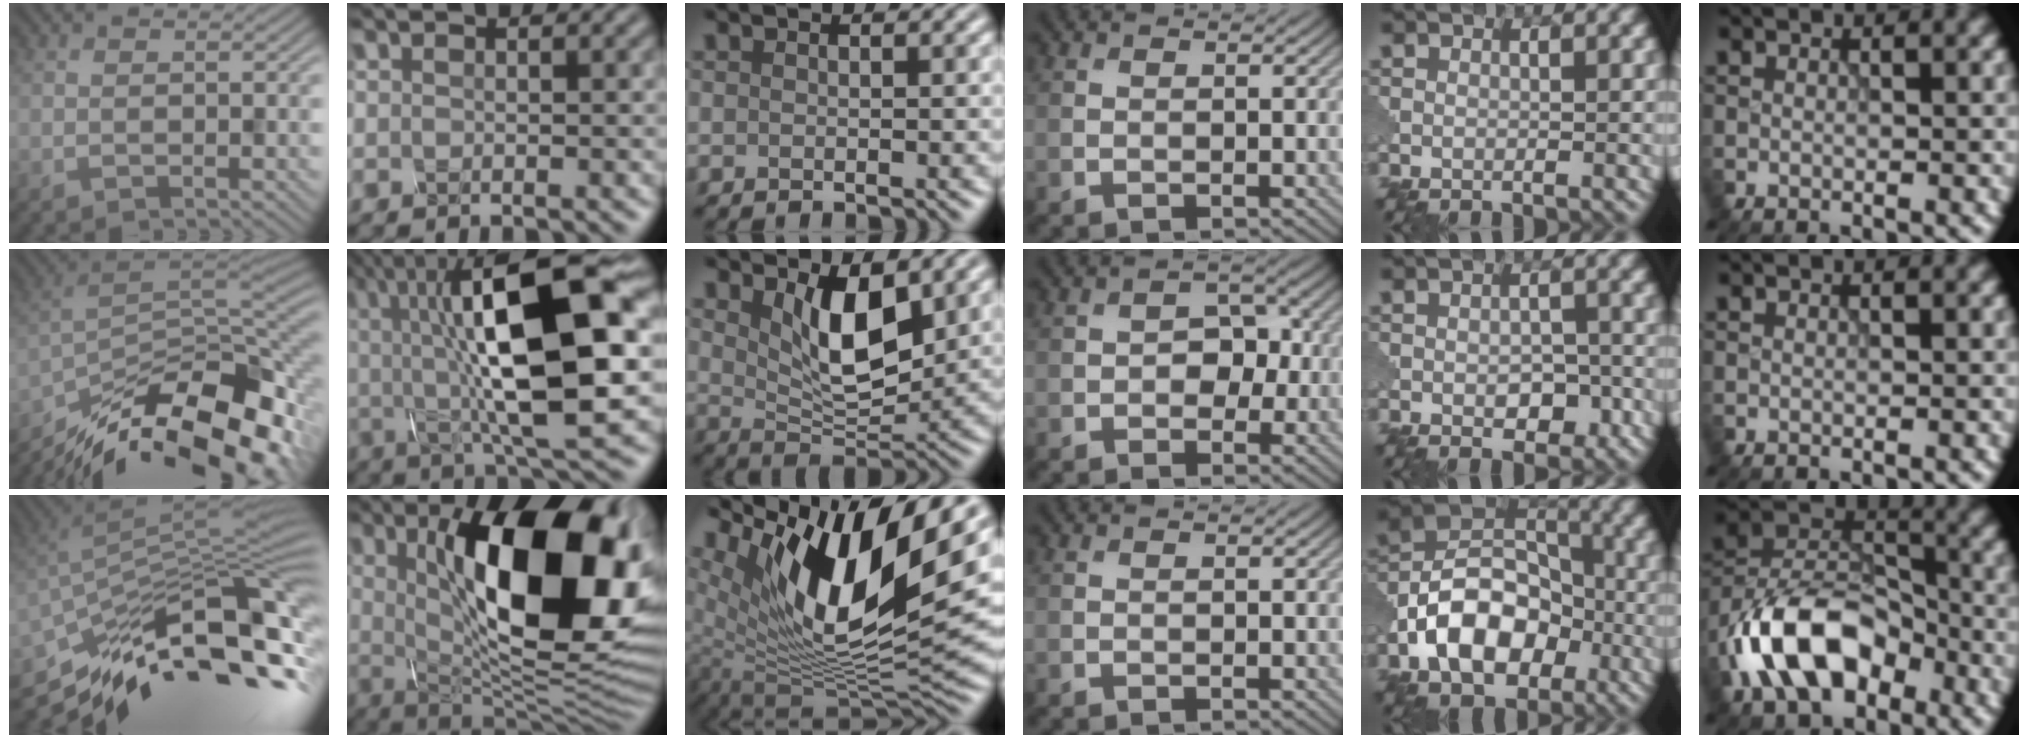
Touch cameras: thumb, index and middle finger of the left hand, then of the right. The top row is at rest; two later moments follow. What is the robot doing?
{"motion": "assemble", "object": "glue stick"}